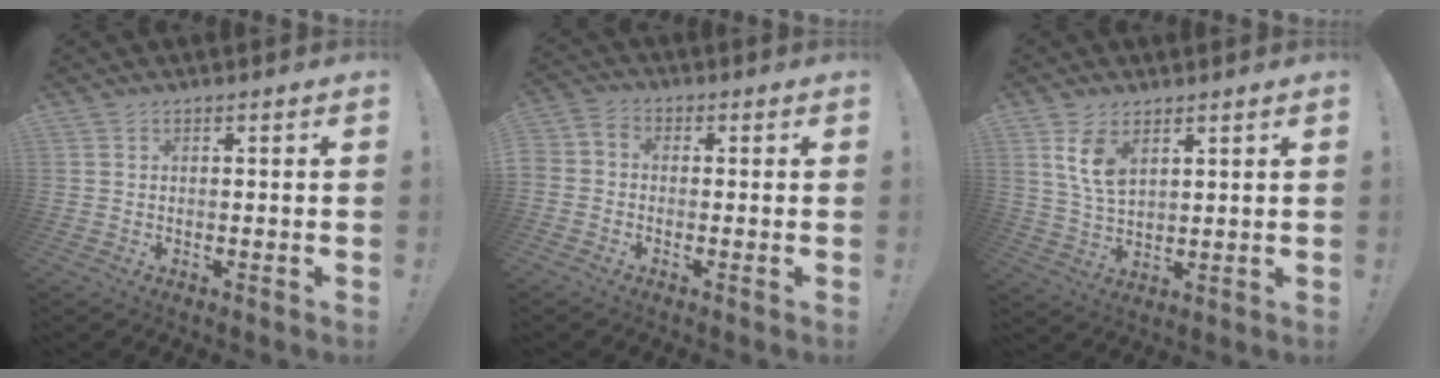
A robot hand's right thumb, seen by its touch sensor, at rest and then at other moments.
{"total": 2.9, "force": [-1.6, 1.9, 1.4], "torque": [-0.029, 0.008, -0.029]}
{"total": 8.2, "force": [4.2, 4.6, 5.3], "torque": [-0.098, -0.017, 0.078]}